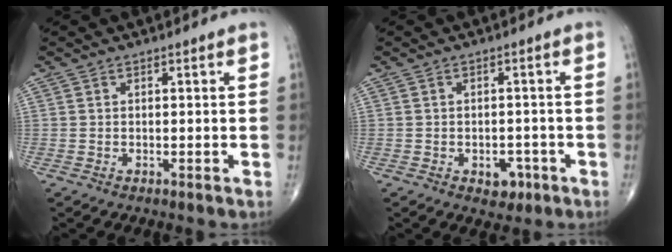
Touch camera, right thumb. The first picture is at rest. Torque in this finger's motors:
{"motor_torque": [0.82, 0.39, 0.01, -0.38, 0.00]}